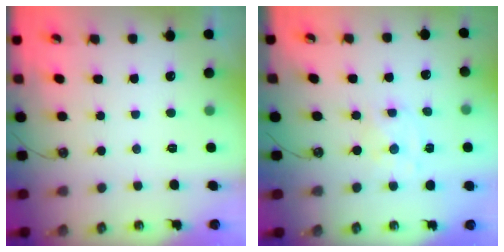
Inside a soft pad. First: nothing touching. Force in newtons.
{"total": 2.1, "press": 2.0, "slide": 0.4}